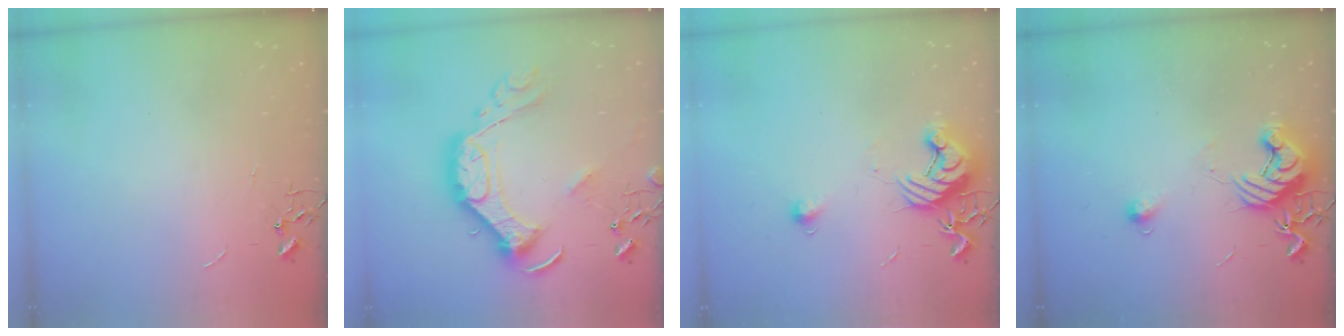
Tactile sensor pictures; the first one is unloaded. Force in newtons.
{"total": 18.6, "press": 18.6, "slide": 1.1}
{"total": 11.4, "press": 11.4, "slide": 0.8}
{"total": 11.3, "press": 11.3, "slide": 0.9}